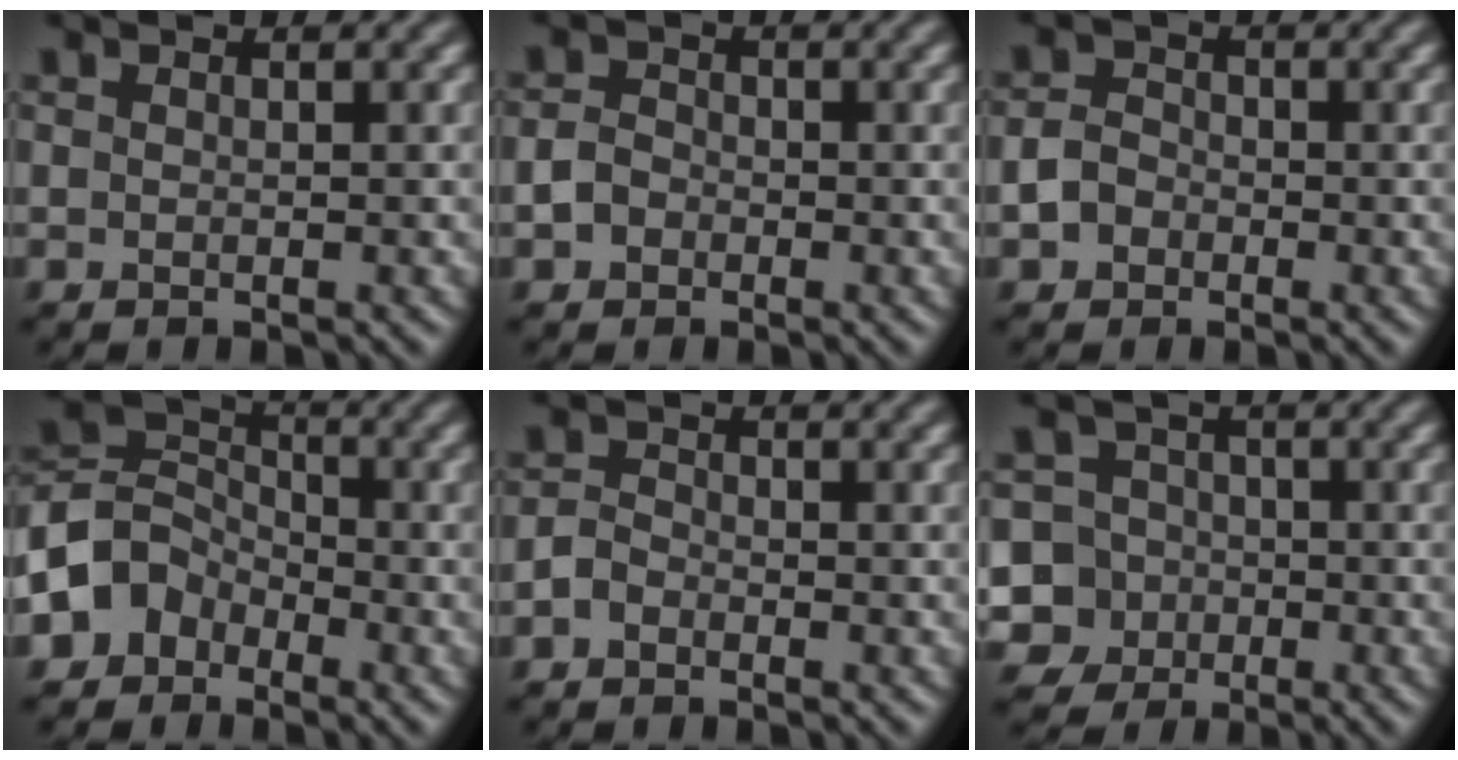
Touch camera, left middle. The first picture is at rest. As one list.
[{"total": 1.8, "force": [-0.9, 1.4, 0.6], "torque": [-0.009, 0.002, -0.024]}, {"total": 2.2, "force": [-1.1, 1.8, 0.8], "torque": [-0.013, 0.004, -0.028]}, {"total": 4.2, "force": [-2.2, 3.4, 1.0], "torque": [-0.012, 0.011, -0.060]}, {"total": 1.5, "force": [-1.1, 0.9, 0.4], "torque": [-0.007, 0.005, -0.027]}, {"total": 7.9, "force": [-2.6, 7.2, 2.0], "torque": [-0.037, 0.013, -0.081]}]